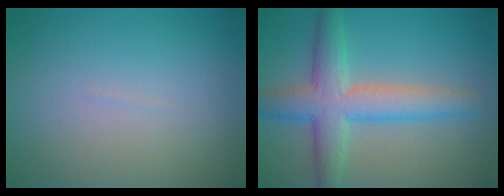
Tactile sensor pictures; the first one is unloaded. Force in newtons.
{"total": 6.0, "press": 6.0, "slide": 0.2}